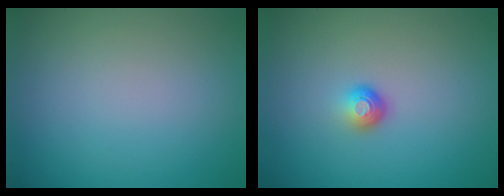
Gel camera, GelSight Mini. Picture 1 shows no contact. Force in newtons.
{"total": 1.6, "press": 1.0, "slide": 1.2}